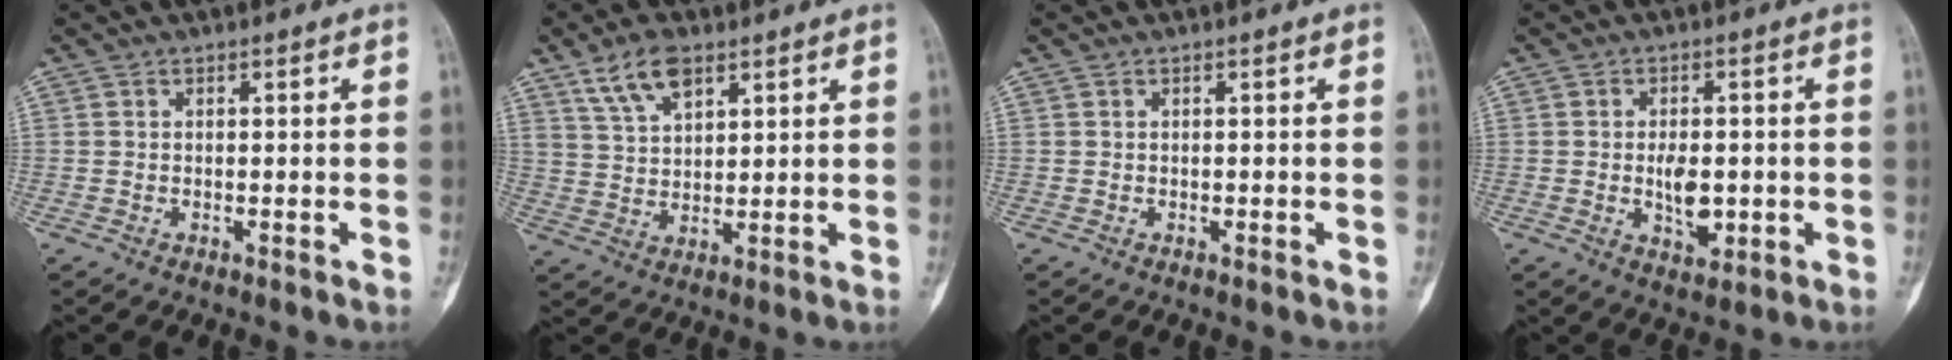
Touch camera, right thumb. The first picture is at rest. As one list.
[{"total": 7.7, "force": [4.8, 3.8, 4.8], "torque": [-0.075, -0.015, 0.094]}, {"total": 0.0}, {"total": 6.0, "force": [-0.8, 3.4, 4.9], "torque": [-0.069, -0.004, -0.007]}]